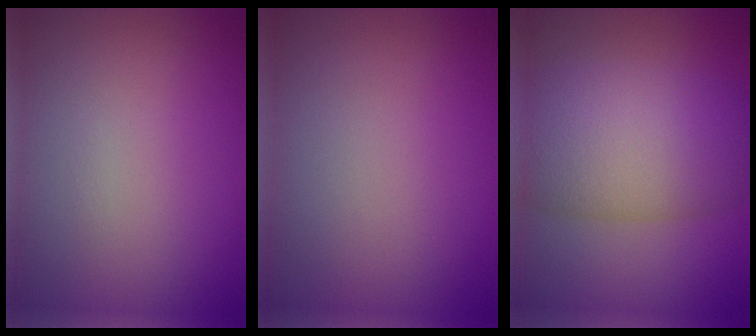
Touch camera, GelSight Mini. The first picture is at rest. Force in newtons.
{"total": 0.0}
{"total": 9.6, "press": 9.6, "slide": 0.3}